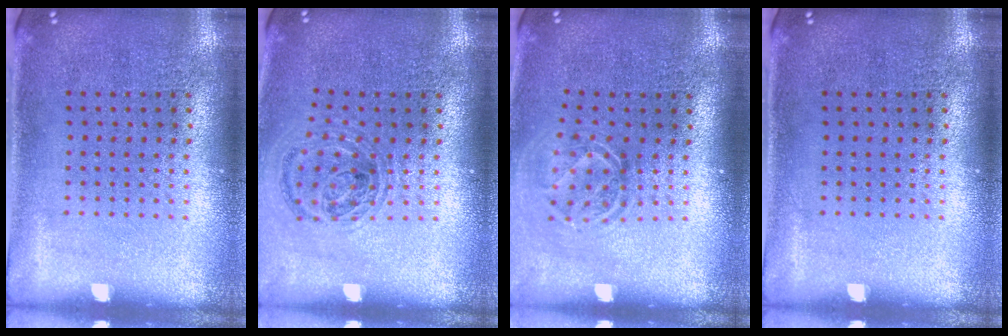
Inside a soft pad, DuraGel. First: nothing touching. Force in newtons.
{"total": 0.9, "press": 0.9, "slide": 0.2}
{"total": 1.6, "press": 1.1, "slide": 1.2}
{"total": 0.0}